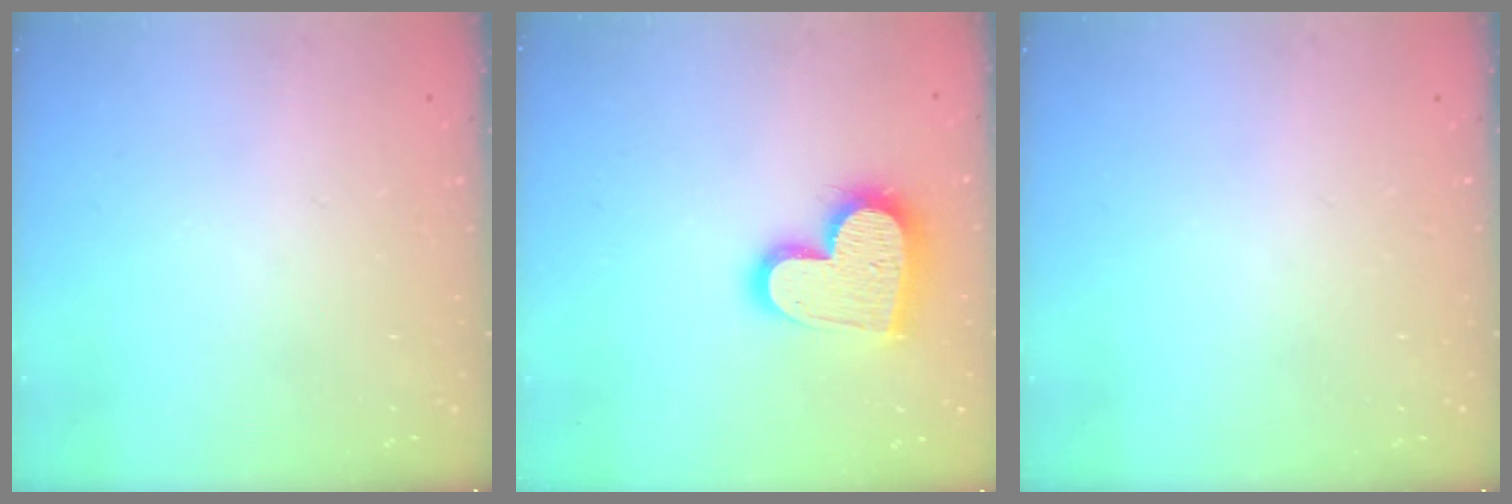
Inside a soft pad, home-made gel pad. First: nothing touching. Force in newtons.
{"total": 16.7, "press": 16.7, "slide": 1.0}
{"total": 0.0}